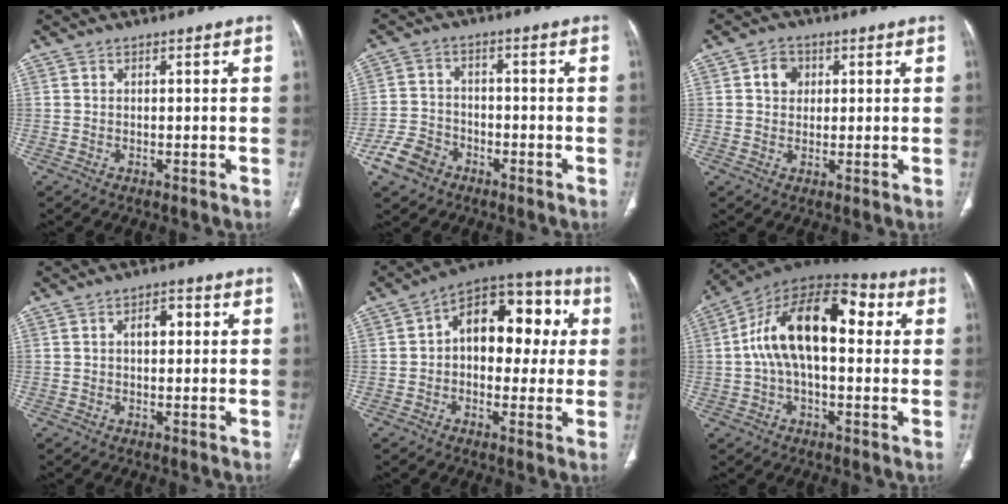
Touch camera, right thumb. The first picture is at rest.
{"total": 6.8, "force": [-4.0, 4.9, 2.5], "torque": [-0.039, 0.025, -0.074]}
{"total": 4.1, "force": [1.1, 3.4, 2.0], "torque": [-0.014, 0.002, 0.019]}
{"total": 3.5, "force": [0.6, 2.1, 2.8], "torque": [-0.037, 0.012, 0.007]}
{"total": 16.9, "force": [2.6, 10.5, 13.0], "torque": [-0.126, 0.039, 0.026]}
{"total": 18.8, "force": [2.8, 9.8, 15.8], "torque": [-0.259, 0.047, 0.036]}